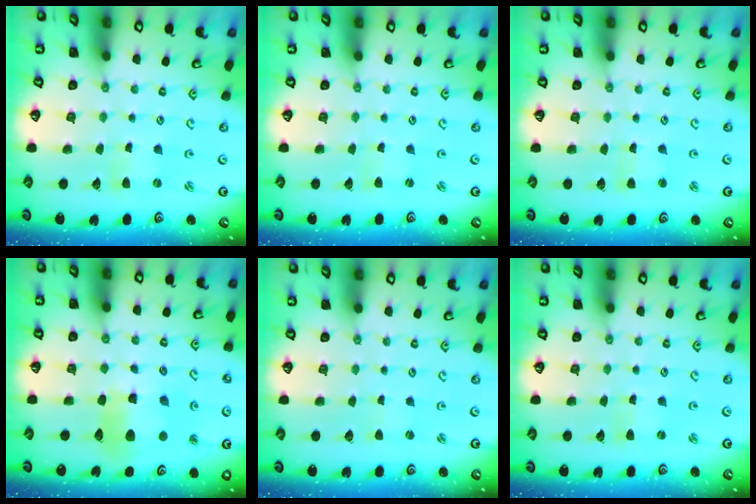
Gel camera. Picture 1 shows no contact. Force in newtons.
{"total": 0.9, "press": 0.8, "slide": 0.1}
{"total": 2.3, "press": 2.3, "slide": 0.3}
{"total": 11.3, "press": 11.1, "slide": 1.7}
{"total": 0.7, "press": 0.7, "slide": 0.2}
{"total": 0.0}